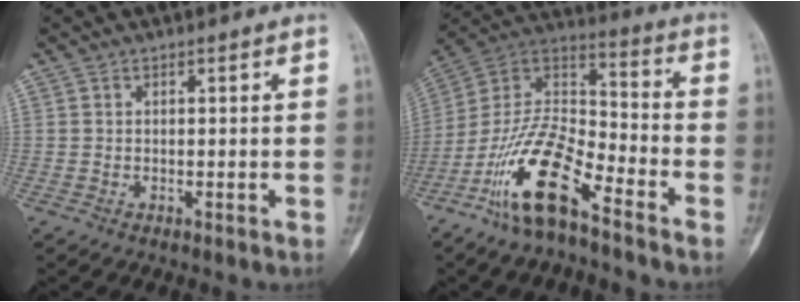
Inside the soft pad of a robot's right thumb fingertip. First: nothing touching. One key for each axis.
{"total": 16.6, "fx": -10.2, "fy": 5.5, "fz": 11.9, "tx": -0.223, "ty": 0.074, "tz": -0.199}